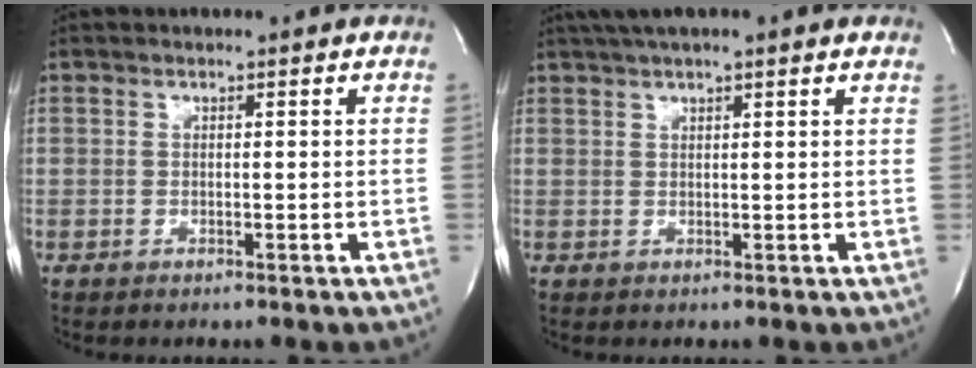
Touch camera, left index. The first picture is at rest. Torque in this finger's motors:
{"motor_torque": [0.20, -0.26, 0.66, 0.17]}